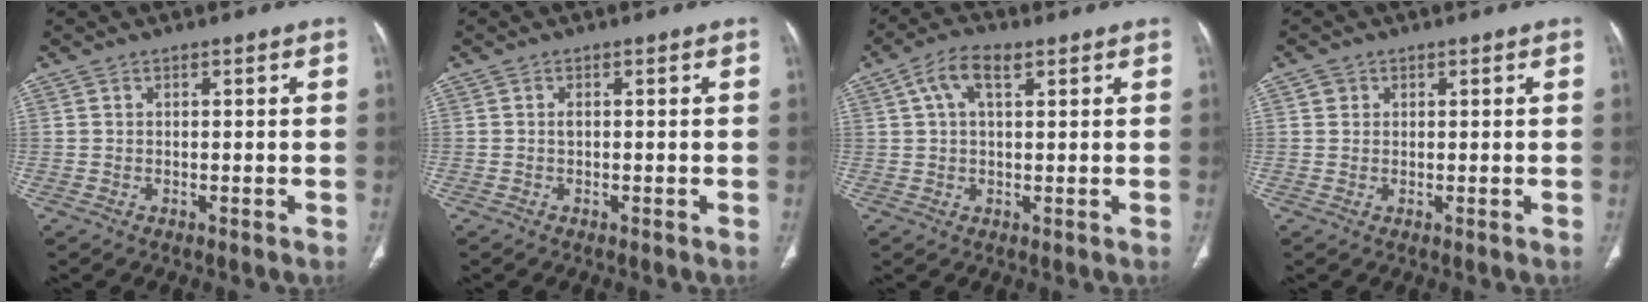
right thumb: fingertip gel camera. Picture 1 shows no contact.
{"total": 0.5, "force": [-0.1, 0.3, 0.5], "torque": [-0.010, 0.000, -0.003]}
{"total": 6.1, "force": [2.5, 2.8, 4.8], "torque": [-0.094, 0.014, 0.046]}
{"total": 1.4, "force": [0.5, 1.3, 0.2], "torque": [0.006, 0.000, 0.005]}